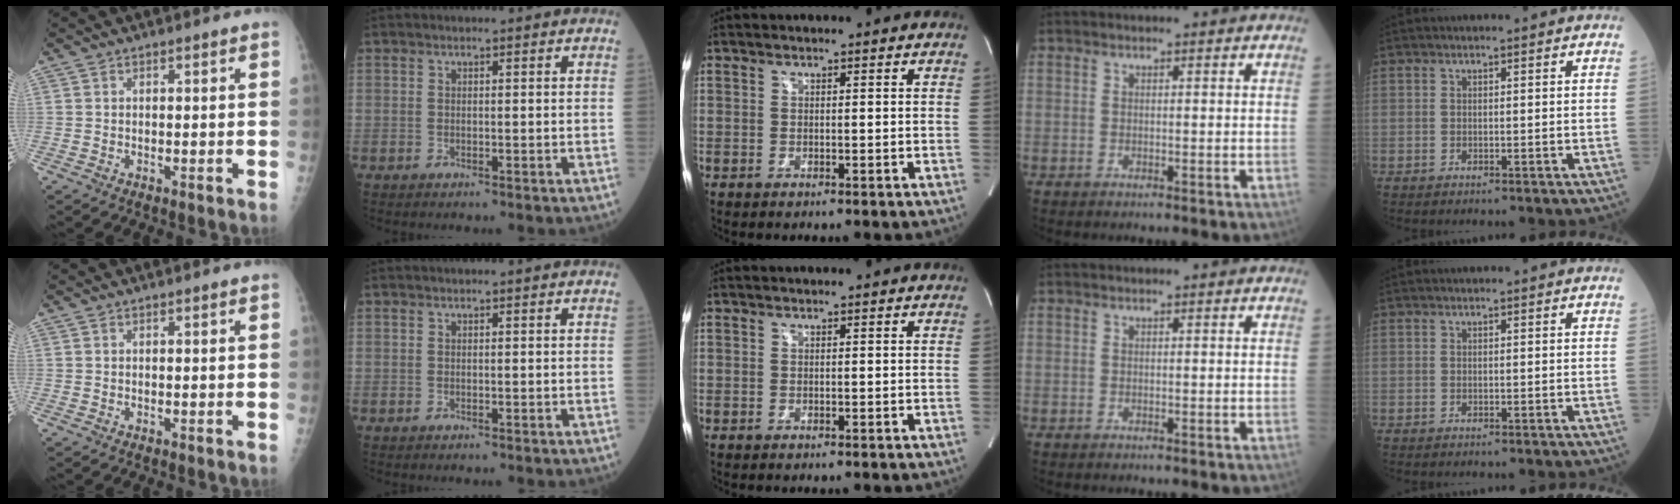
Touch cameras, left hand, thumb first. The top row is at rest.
{}